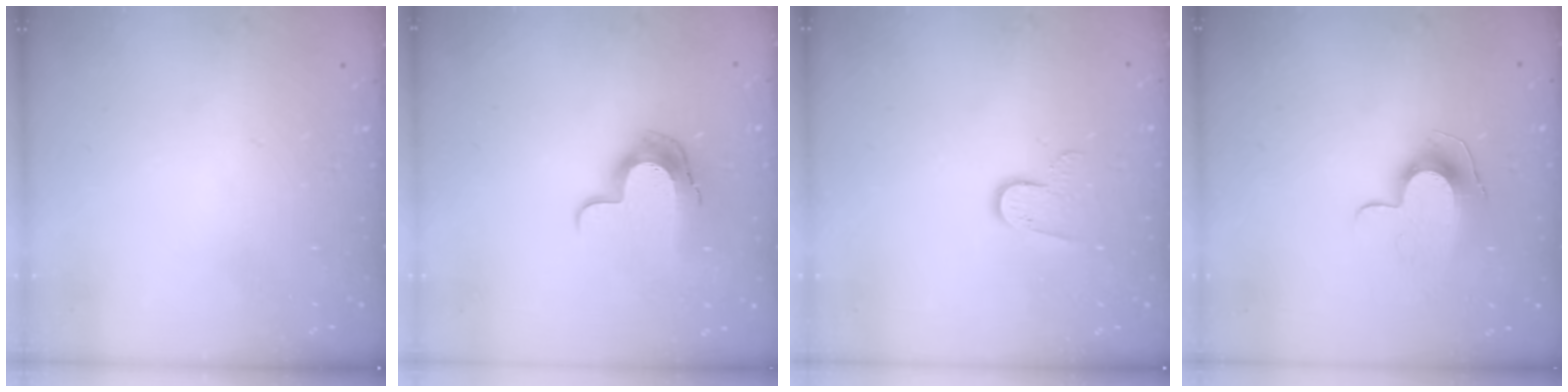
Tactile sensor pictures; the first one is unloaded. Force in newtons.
{"total": 11.3, "press": 11.3, "slide": 0.2}
{"total": 7.6, "press": 7.6, "slide": 0.7}
{"total": 11.2, "press": 11.1, "slide": 0.5}